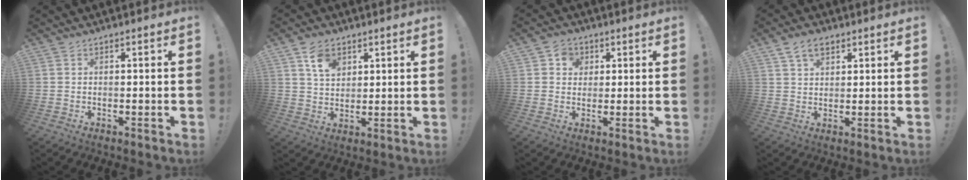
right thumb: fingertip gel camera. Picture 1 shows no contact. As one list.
[{"total": 8.6, "force": [4.7, 6.2, 3.7], "torque": [-0.051, -0.019, 0.086]}, {"total": 5.1, "force": [1.7, 4.6, 1.3], "torque": [-0.014, -0.002, 0.031]}, {"total": 6.2, "force": [3.7, 3.6, 3.5], "torque": [-0.060, -0.005, 0.068]}]